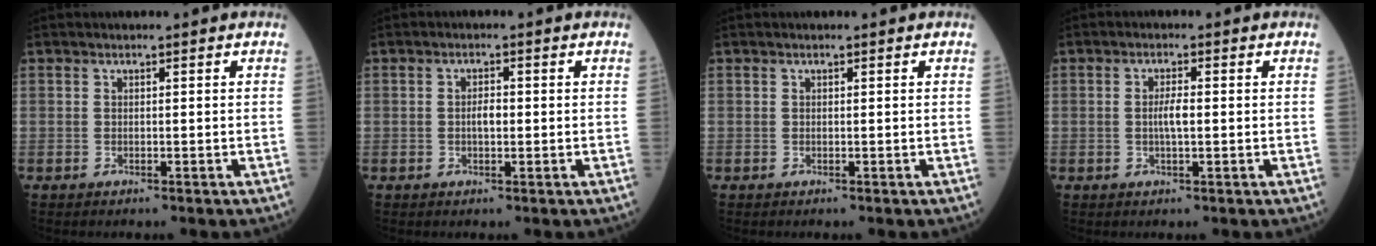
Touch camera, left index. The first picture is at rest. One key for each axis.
{"total": 2.0, "fx": -0.7, "fy": 0.8, "fz": 1.7, "tx": -0.027, "ty": 0.000, "tz": -0.017}
{"total": 0.0}
{"total": 2.5, "fx": -0.7, "fy": 0.4, "fz": 2.4, "tx": -0.044, "ty": -0.002, "tz": -0.016}